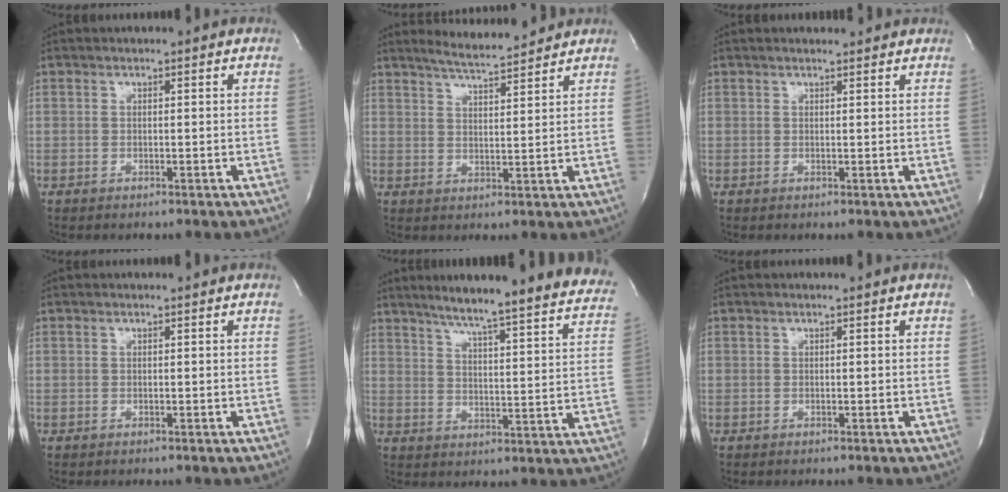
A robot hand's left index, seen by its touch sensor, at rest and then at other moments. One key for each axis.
{"total": 6.6, "fx": 6.3, "fy": 0.0, "fz": 2.0, "tx": -0.046, "ty": 0.004, "tz": 0.102}
{"total": 2.5, "fx": 2.3, "fy": 0.5, "fz": 0.7, "tx": -0.015, "ty": 0.015, "tz": 0.027}
{"total": 0.0}
{"total": 25.2, "fx": 22.2, "fy": 0.8, "fz": 11.9, "tx": -0.175, "ty": -0.054, "tz": 0.273}
{"total": 0.0}